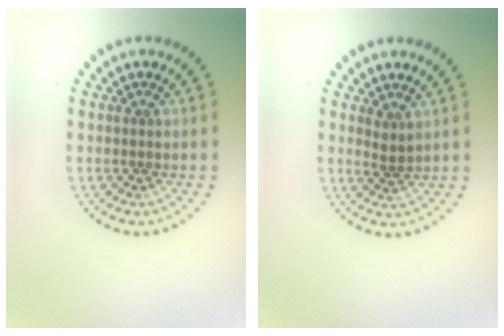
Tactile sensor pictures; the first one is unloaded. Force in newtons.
{"total": 1.0, "press": 0.8, "slide": 0.6}